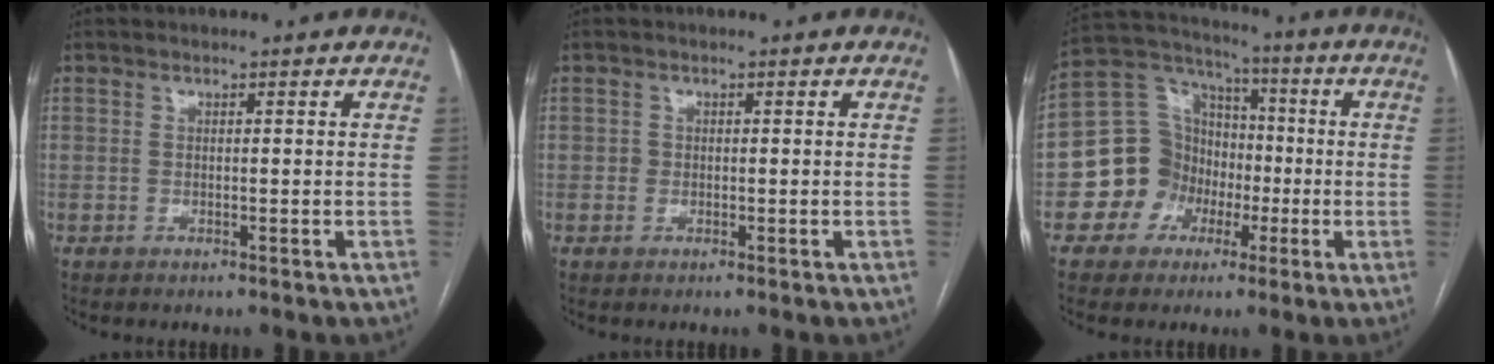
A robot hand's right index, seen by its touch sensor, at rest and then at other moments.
{"total": 0.7, "force": [-0.2, 0.6, 0.1], "torque": [0.002, 0.004, -0.005]}
{"total": 11.3, "force": [-3.0, 10.6, 2.7], "torque": [-0.042, 0.058, -0.046]}